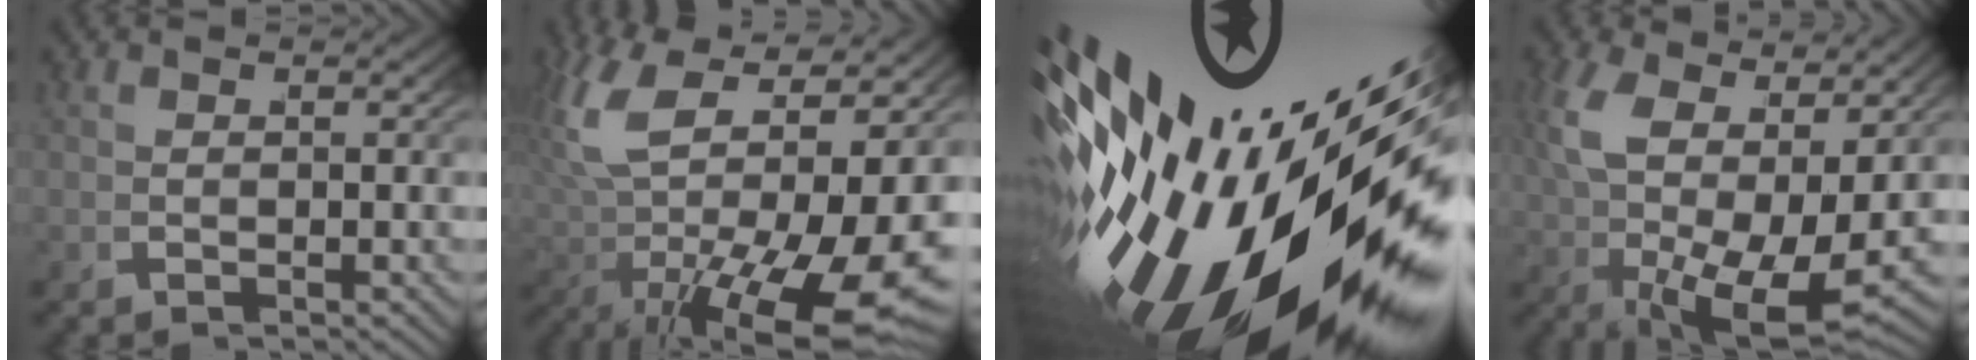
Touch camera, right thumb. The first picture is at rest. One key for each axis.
{"total": 16.3, "fx": 0.0, "fy": 10.2, "fz": 12.6, "tx": -0.255, "ty": -0.040, "tz": 0.021}
{"total": 27.8, "fx": -1.9, "fy": 16.1, "fz": 22.5, "tx": -0.403, "ty": -0.014, "tz": -0.017}
{"total": 10.9, "fx": -0.2, "fy": 6.3, "fz": 8.8, "tx": -0.187, "ty": -0.033, "tz": 0.017}